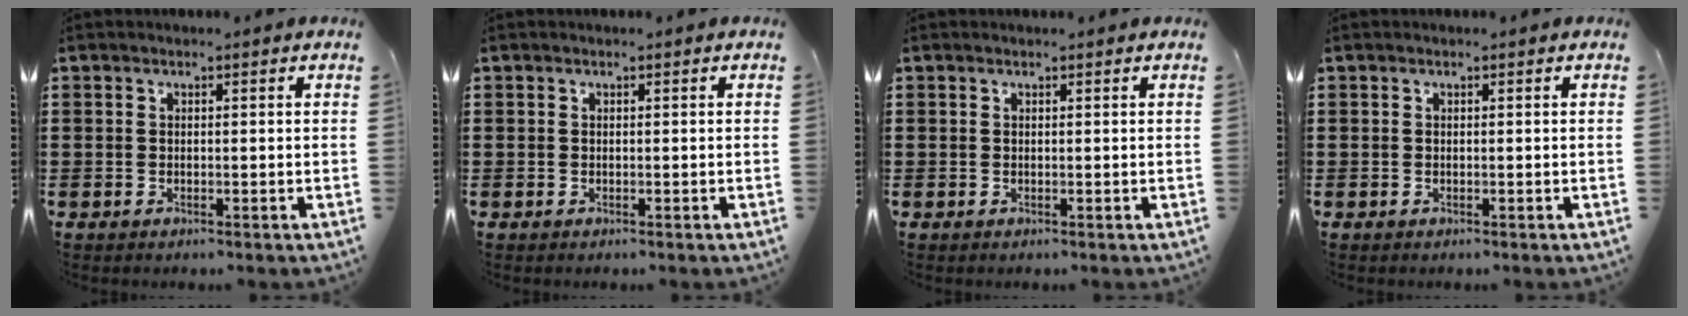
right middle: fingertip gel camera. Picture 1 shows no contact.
{"total": 0.0}
{"total": 0.0}
{"total": 0.0}